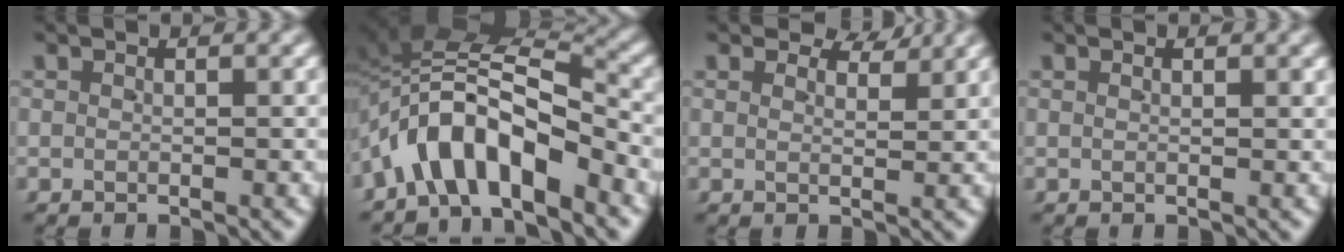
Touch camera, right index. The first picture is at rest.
{"total": 10.7, "force": [-0.8, 6.7, 8.3], "torque": [-0.163, 0.000, -0.022]}
{"total": 1.9, "force": [1.8, 0.2, 0.5], "torque": [0.002, 0.002, 0.027]}
{"total": 0.6, "force": [0.3, 0.0, 0.4], "torque": [-0.003, 0.000, 0.005]}